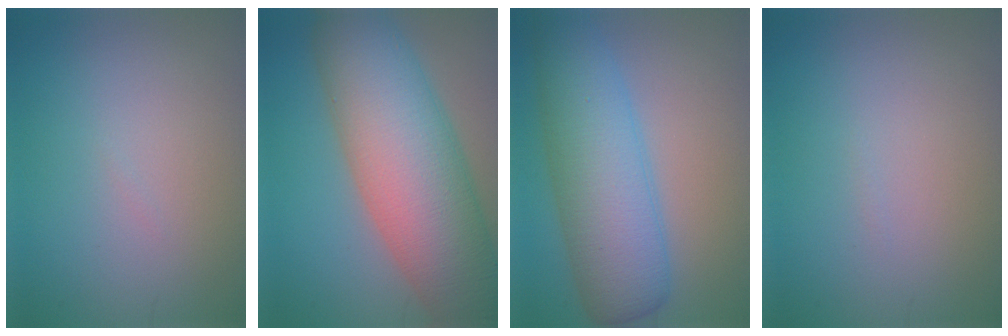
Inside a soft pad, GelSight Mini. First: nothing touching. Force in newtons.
{"total": 13.7, "press": 13.7, "slide": 0.6}
{"total": 8.9, "press": 8.9, "slide": 0.2}
{"total": 0.0}